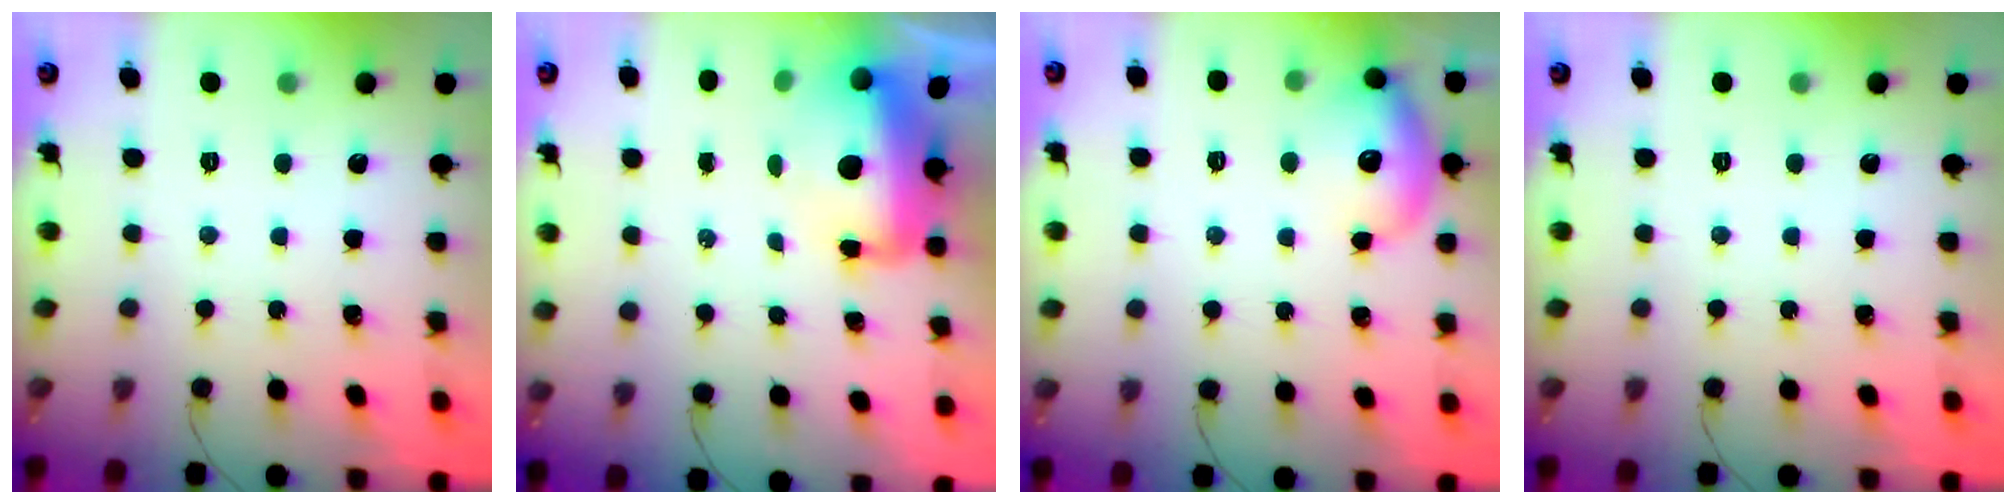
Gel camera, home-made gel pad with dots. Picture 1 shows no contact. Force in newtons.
{"total": 10.6, "press": 10.3, "slide": 2.5}
{"total": 12.7, "press": 12.6, "slide": 1.7}
{"total": 0.0}